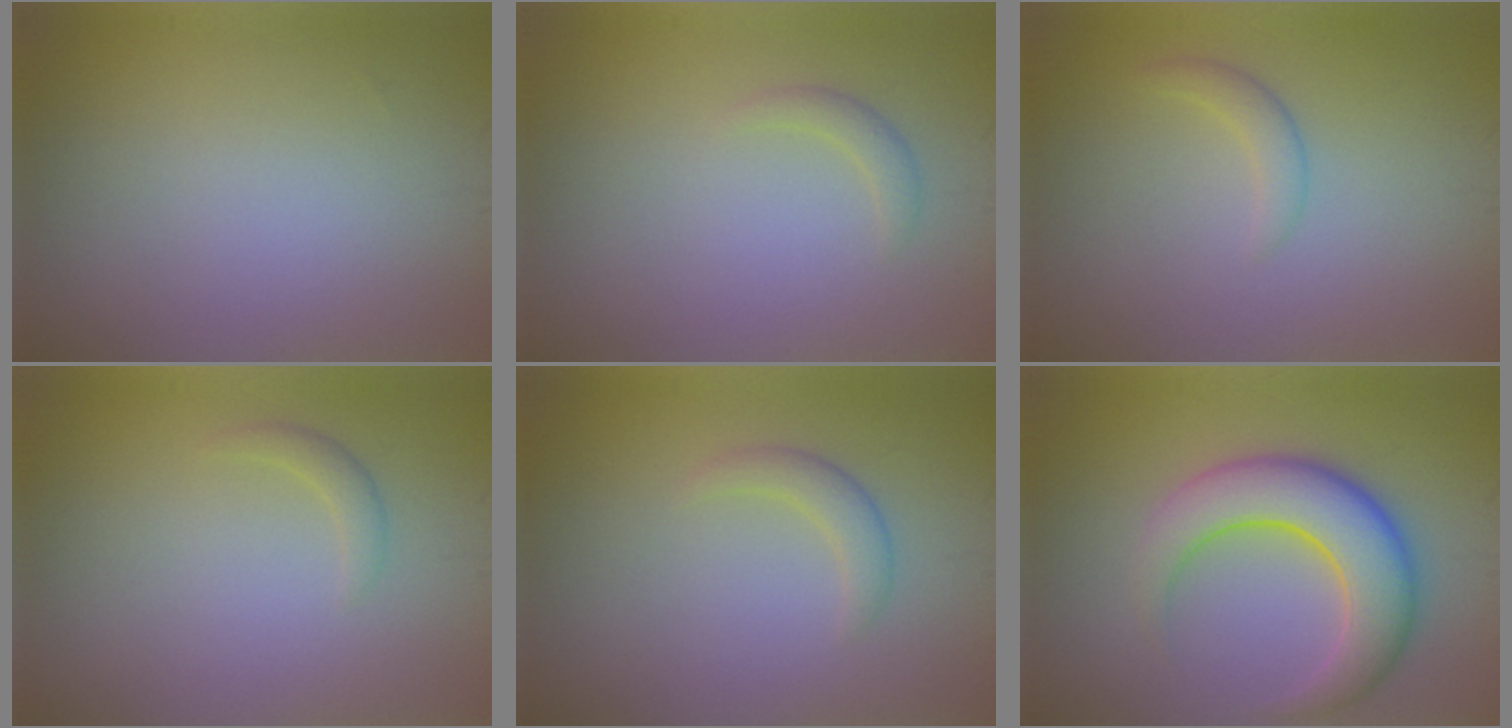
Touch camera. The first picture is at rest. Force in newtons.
{"total": 1.1, "press": 1.1, "slide": 0.1}
{"total": 1.5, "press": 1.5, "slide": 0.1}
{"total": 1.0, "press": 1.0, "slide": 0.0}
{"total": 1.7, "press": 1.7, "slide": 0.2}
{"total": 7.1, "press": 7.1, "slide": 0.2}